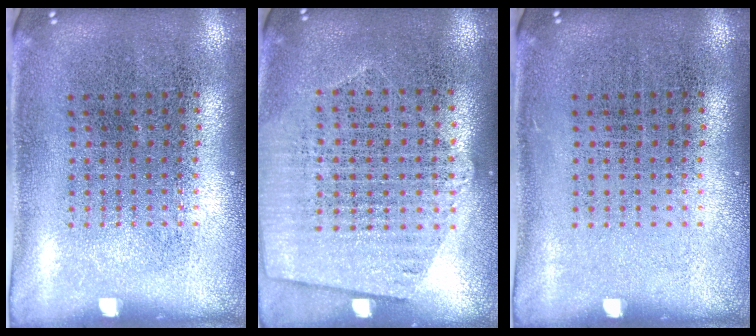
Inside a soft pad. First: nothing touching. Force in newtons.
{"total": 1.1, "press": 1.0, "slide": 0.5}
{"total": 0.0}